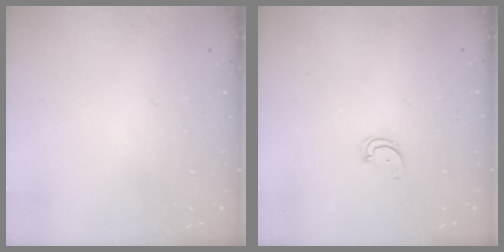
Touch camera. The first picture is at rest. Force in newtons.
{"total": 2.4, "press": 2.4, "slide": 0.2}